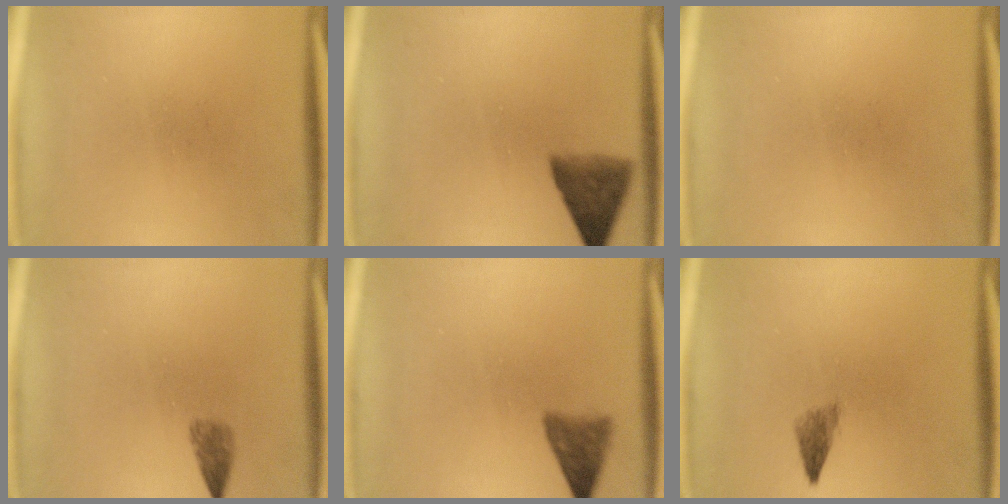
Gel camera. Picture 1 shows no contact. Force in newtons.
{"total": 5.8}
{"total": 0.0}
{"total": 1.8}
{"total": 3.5}
{"total": 1.9}